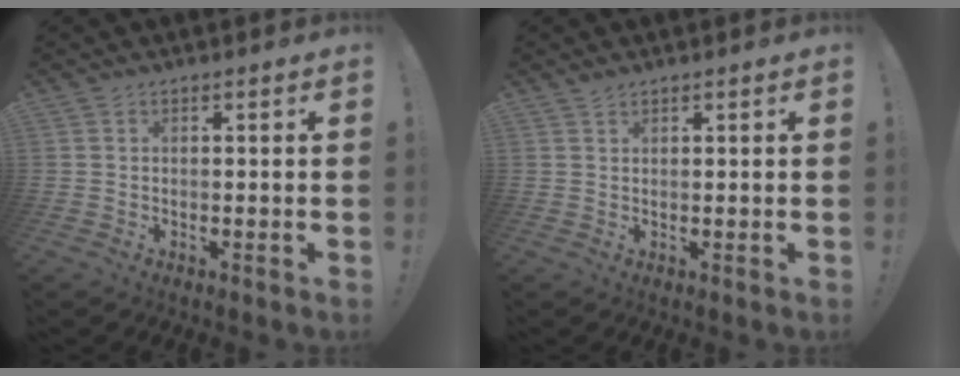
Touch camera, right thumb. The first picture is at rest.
{"total": 1.0, "force": [0.9, 0.3, 0.3], "torque": [0.000, -0.001, 0.017]}